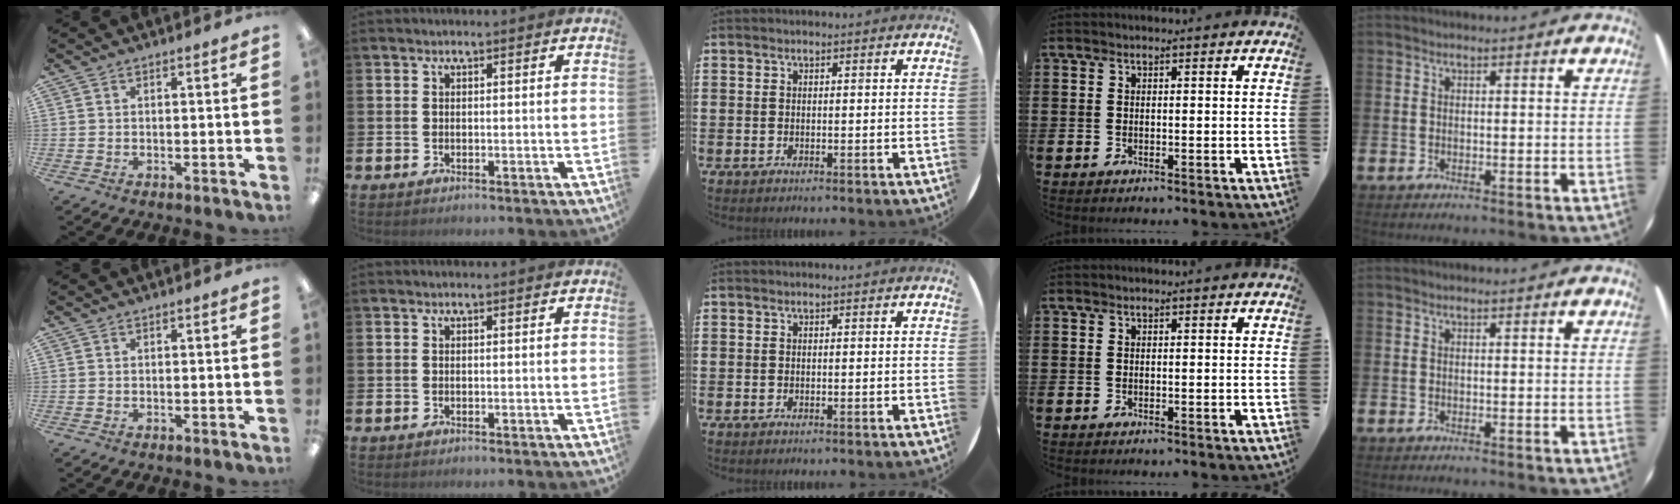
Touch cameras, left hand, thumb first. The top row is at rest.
{}